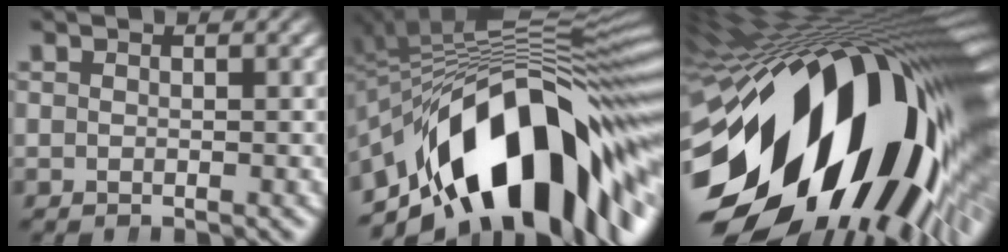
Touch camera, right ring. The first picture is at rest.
{"total": 21.6, "force": [-4.4, 11.4, 17.8], "torque": [-0.276, -0.010, -0.052]}
{"total": 39.3, "force": [-2.9, 22.5, 32.1], "torque": [-0.424, -0.005, -0.039]}